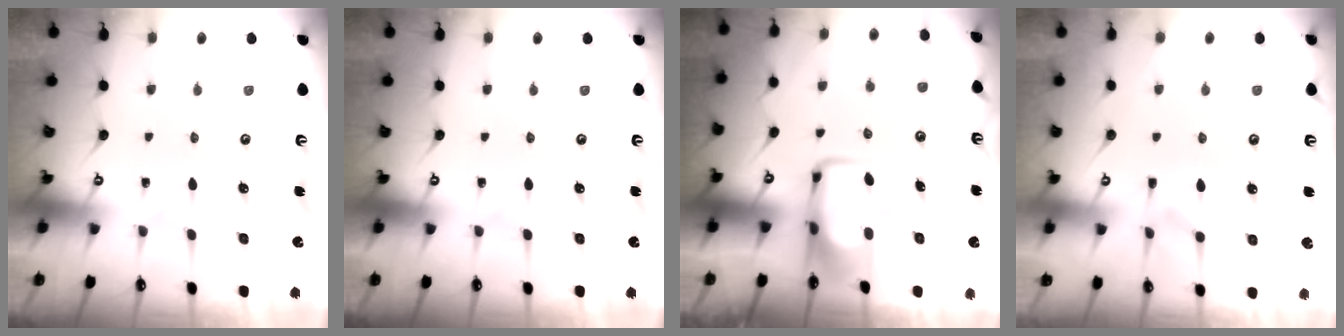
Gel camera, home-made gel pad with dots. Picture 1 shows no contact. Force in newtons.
{"total": 0.0}
{"total": 7.0, "press": 6.8, "slide": 1.6}
{"total": 1.3, "press": 0.5, "slide": 1.2}